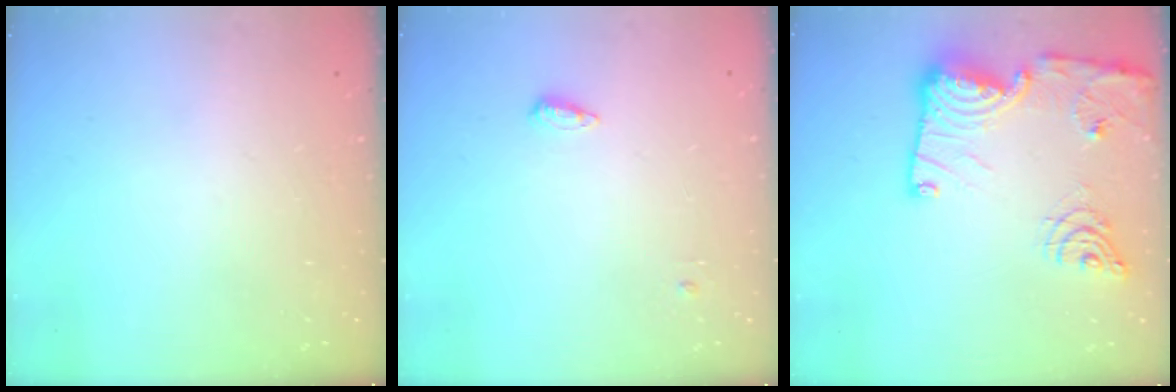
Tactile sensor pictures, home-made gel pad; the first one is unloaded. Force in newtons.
{"total": 4.2, "press": 4.1, "slide": 0.8}
{"total": 19.2, "press": 19.2, "slide": 1.7}